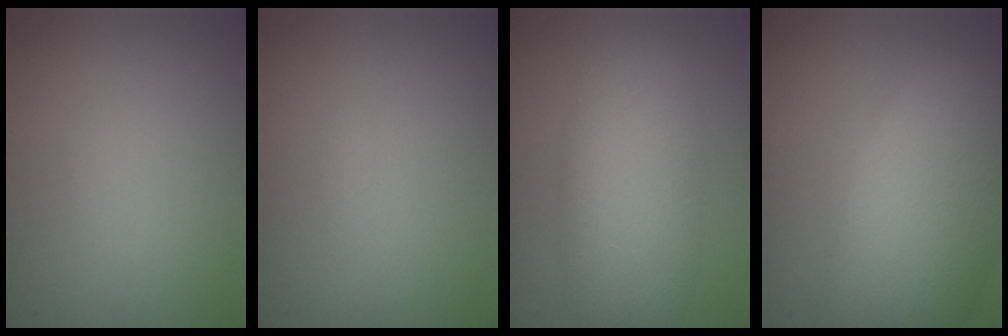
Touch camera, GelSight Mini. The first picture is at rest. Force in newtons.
{"total": 0.0}
{"total": 7.0, "press": 7.0, "slide": 0.3}
{"total": 9.6, "press": 9.6, "slide": 0.7}